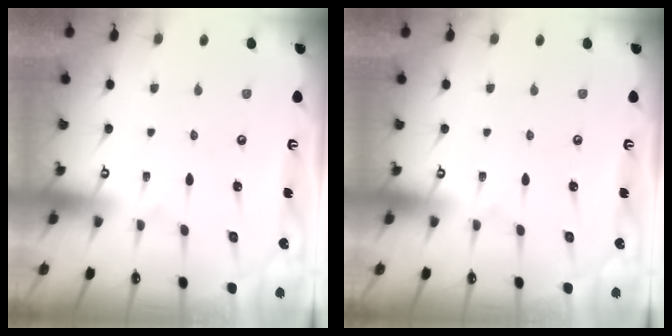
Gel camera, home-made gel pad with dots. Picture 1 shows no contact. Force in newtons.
{"total": 0.0}